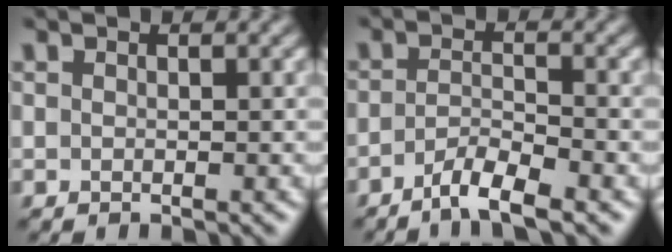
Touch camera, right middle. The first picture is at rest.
{"total": 3.4, "force": [-2.4, 0.6, 2.4], "torque": [-0.043, 0.000, -0.051]}